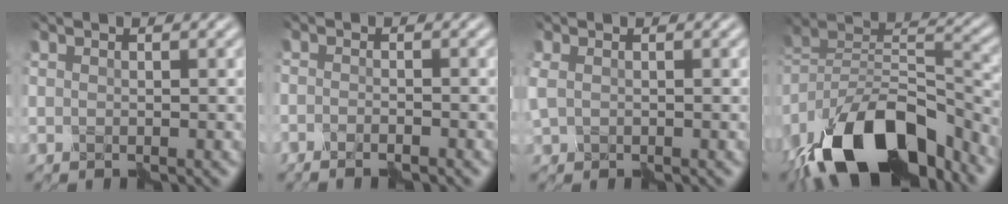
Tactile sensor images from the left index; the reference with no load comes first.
{"total": 1.6, "force": [-1.5, 0.0, 0.6], "torque": [-0.005, 0.000, -0.030]}
{"total": 1.6, "force": [-0.1, 1.1, 1.1], "torque": [-0.028, 0.001, 0.001]}
{"total": 17.0, "force": [-11.9, 7.4, 9.7], "torque": [-0.191, 0.016, -0.211]}